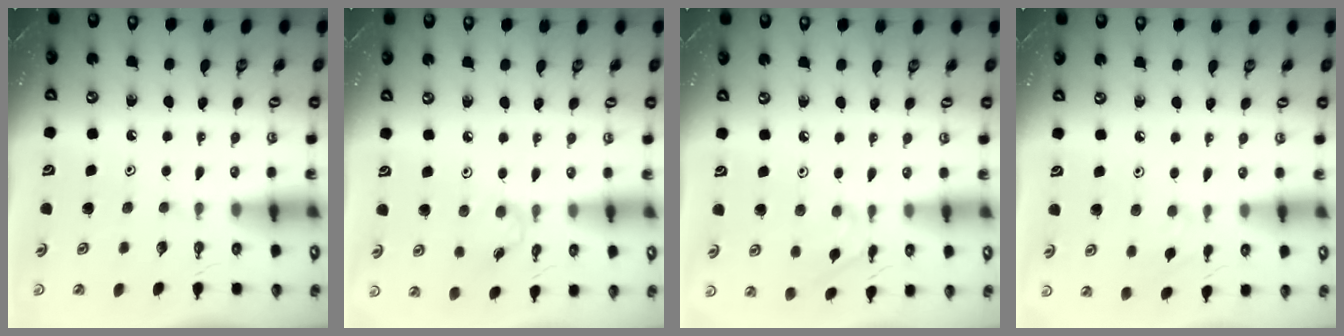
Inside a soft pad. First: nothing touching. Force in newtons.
{"total": 2.3, "press": 2.3, "slide": 0.3}
{"total": 4.7, "press": 4.6, "slide": 0.7}
{"total": 2.2, "press": 2.2, "slide": 0.5}